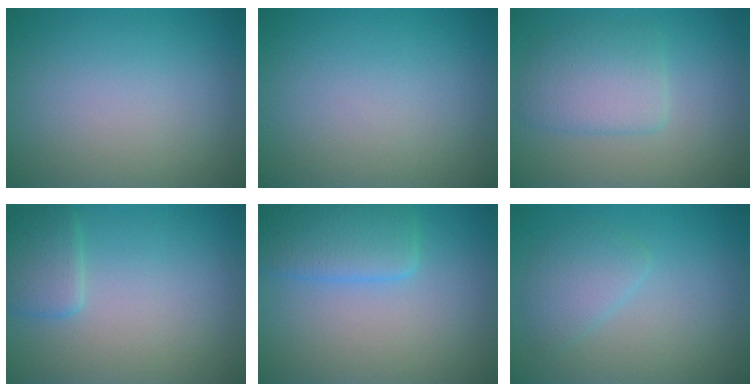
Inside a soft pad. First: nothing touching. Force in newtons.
{"total": 0.0}
{"total": 3.5, "press": 3.5, "slide": 0.1}
{"total": 2.3, "press": 2.3, "slide": 0.2}
{"total": 3.9, "press": 3.8, "slide": 0.3}
{"total": 2.2, "press": 2.1, "slide": 0.1}